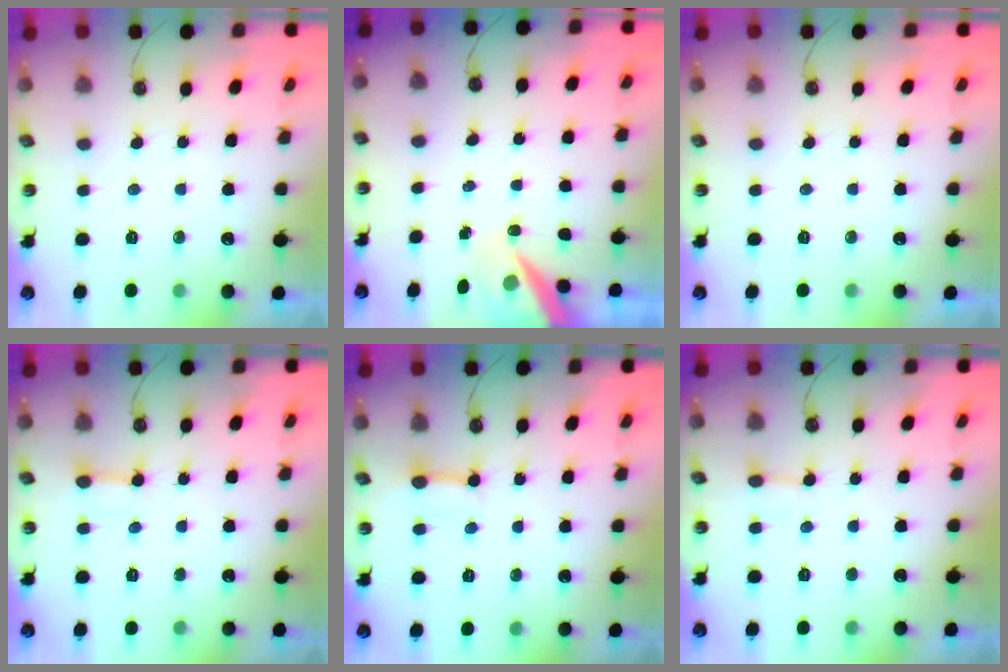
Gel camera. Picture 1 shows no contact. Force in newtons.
{"total": 7.4, "press": 7.4, "slide": 0.7}
{"total": 0.0}
{"total": 2.2, "press": 2.2, "slide": 0.3}
{"total": 3.9, "press": 3.9, "slide": 0.2}
{"total": 5.0, "press": 4.9, "slide": 0.6}